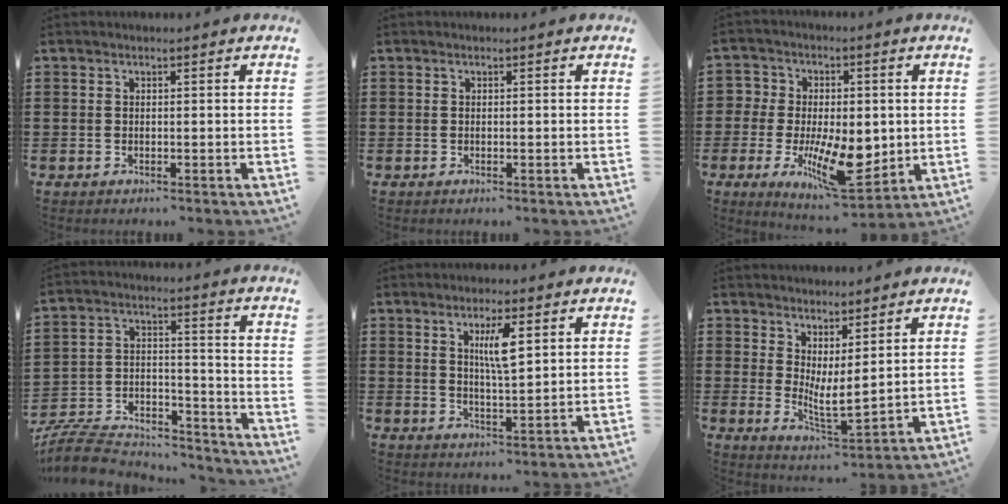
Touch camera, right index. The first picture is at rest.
{"total": 0.0}
{"total": 11.0, "force": [-2.4, 6.8, 8.3], "torque": [-0.161, 0.009, -0.038]}
{"total": 8.6, "force": [-8.1, 1.9, 2.2], "torque": [-0.047, 0.012, -0.161]}
{"total": 5.0, "force": [1.9, 1.1, 4.5], "torque": [-0.087, 0.004, 0.028]}
{"total": 4.2, "force": [2.0, 1.2, 3.5], "torque": [-0.073, -0.012, 0.040]}